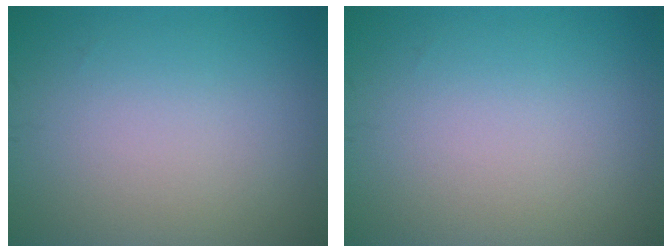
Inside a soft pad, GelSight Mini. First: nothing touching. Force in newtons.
{"total": 0.0}